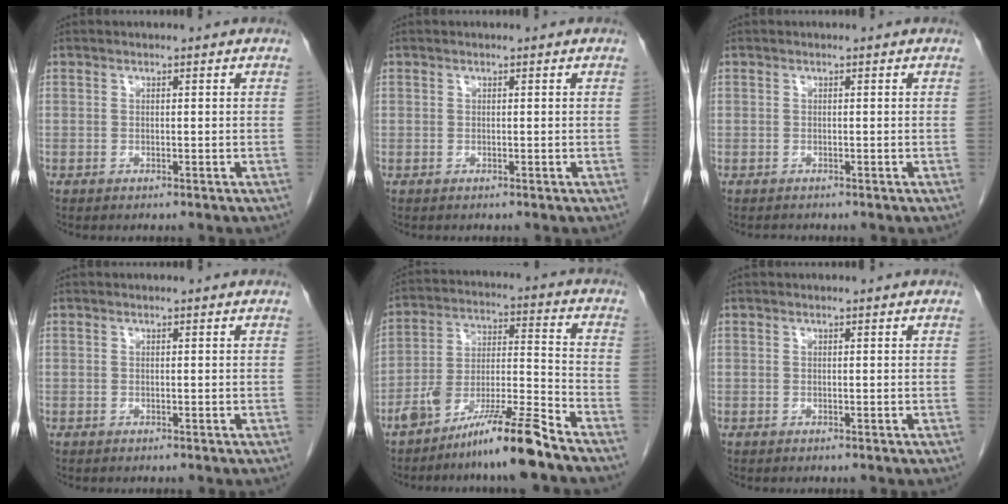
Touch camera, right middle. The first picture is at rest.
{"total": 0.0}
{"total": 0.5, "force": [-0.5, 0.2, -0.1], "torque": [-0.008, -0.003, -0.012]}
{"total": 0.0}
{"total": 12.2, "force": [-9.2, -0.3, 7.9], "torque": [-0.144, 0.000, -0.168]}
{"total": 0.0}